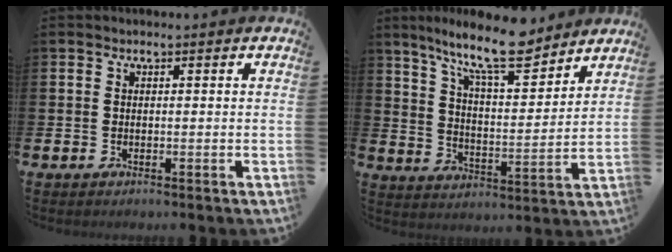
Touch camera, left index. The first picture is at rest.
{"total": 11.9, "force": [10.2, 2.4, 5.6], "torque": [-0.114, -0.059, 0.176]}